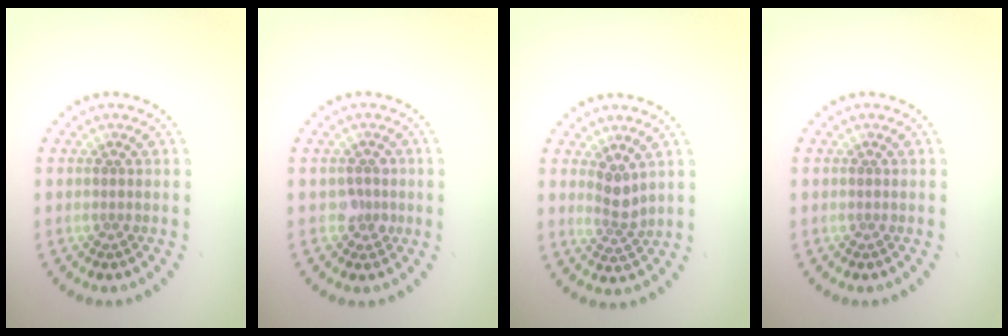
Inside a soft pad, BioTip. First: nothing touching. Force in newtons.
{"total": 1.6, "press": 1.3, "slide": 0.8}
{"total": 2.0, "press": 1.5, "slide": 1.3}
{"total": 0.0}